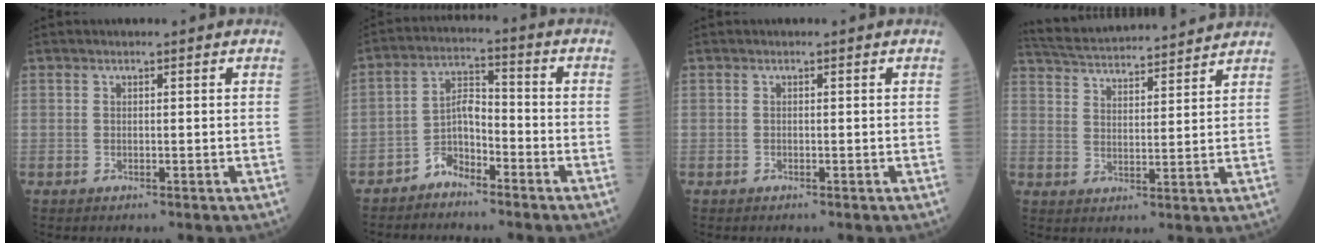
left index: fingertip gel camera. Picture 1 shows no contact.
{"total": 4.8, "force": [-3.6, 2.1, 2.3], "torque": [-0.039, 0.006, -0.075]}
{"total": 0.0}
{"total": 17.1, "force": [16.2, 1.6, 5.4], "torque": [-0.104, 0.037, 0.247]}